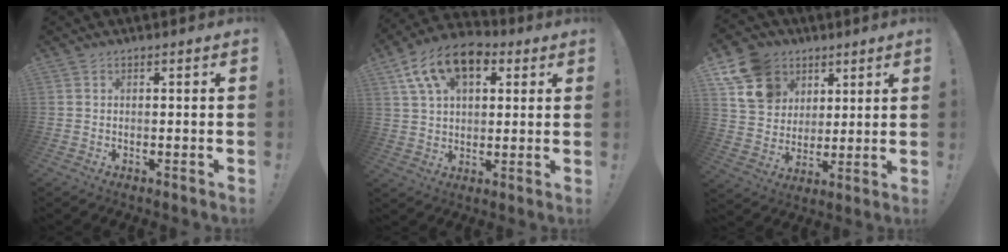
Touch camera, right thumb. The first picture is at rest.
{"total": 15.5, "force": [7.2, 9.5, 9.9], "torque": [-0.175, -0.024, 0.133]}
{"total": 15.2, "force": [7.4, 12.0, 5.7], "torque": [-0.091, -0.033, 0.153]}